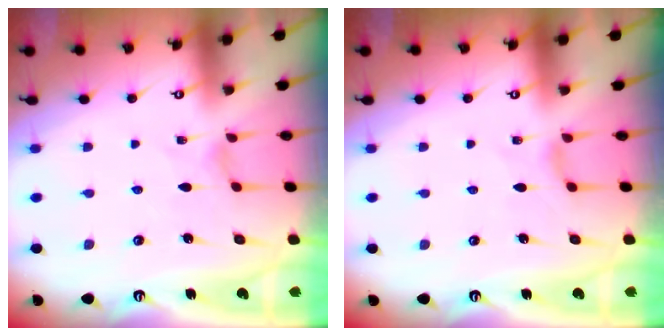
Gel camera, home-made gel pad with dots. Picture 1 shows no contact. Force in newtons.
{"total": 1.7, "press": 1.6, "slide": 0.4}